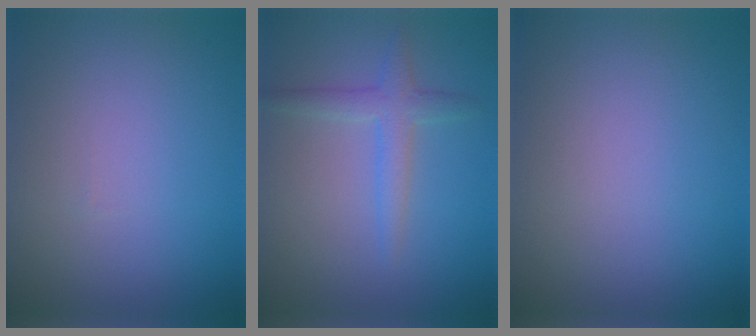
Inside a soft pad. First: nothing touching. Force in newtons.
{"total": 2.3, "press": 2.3, "slide": 0.1}
{"total": 0.0}